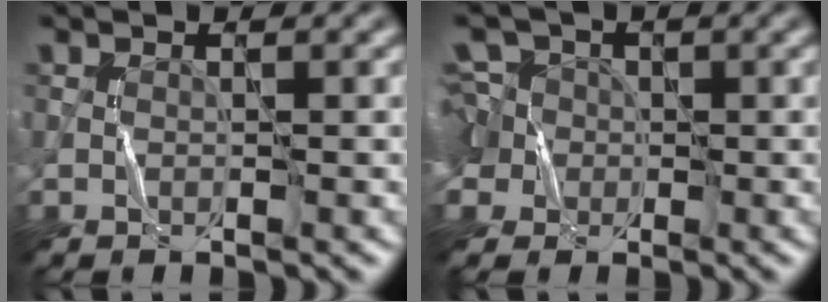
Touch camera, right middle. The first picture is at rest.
{"total": 7.7, "force": [0.2, 6.9, 3.2], "torque": [-0.072, 0.038, -0.044]}